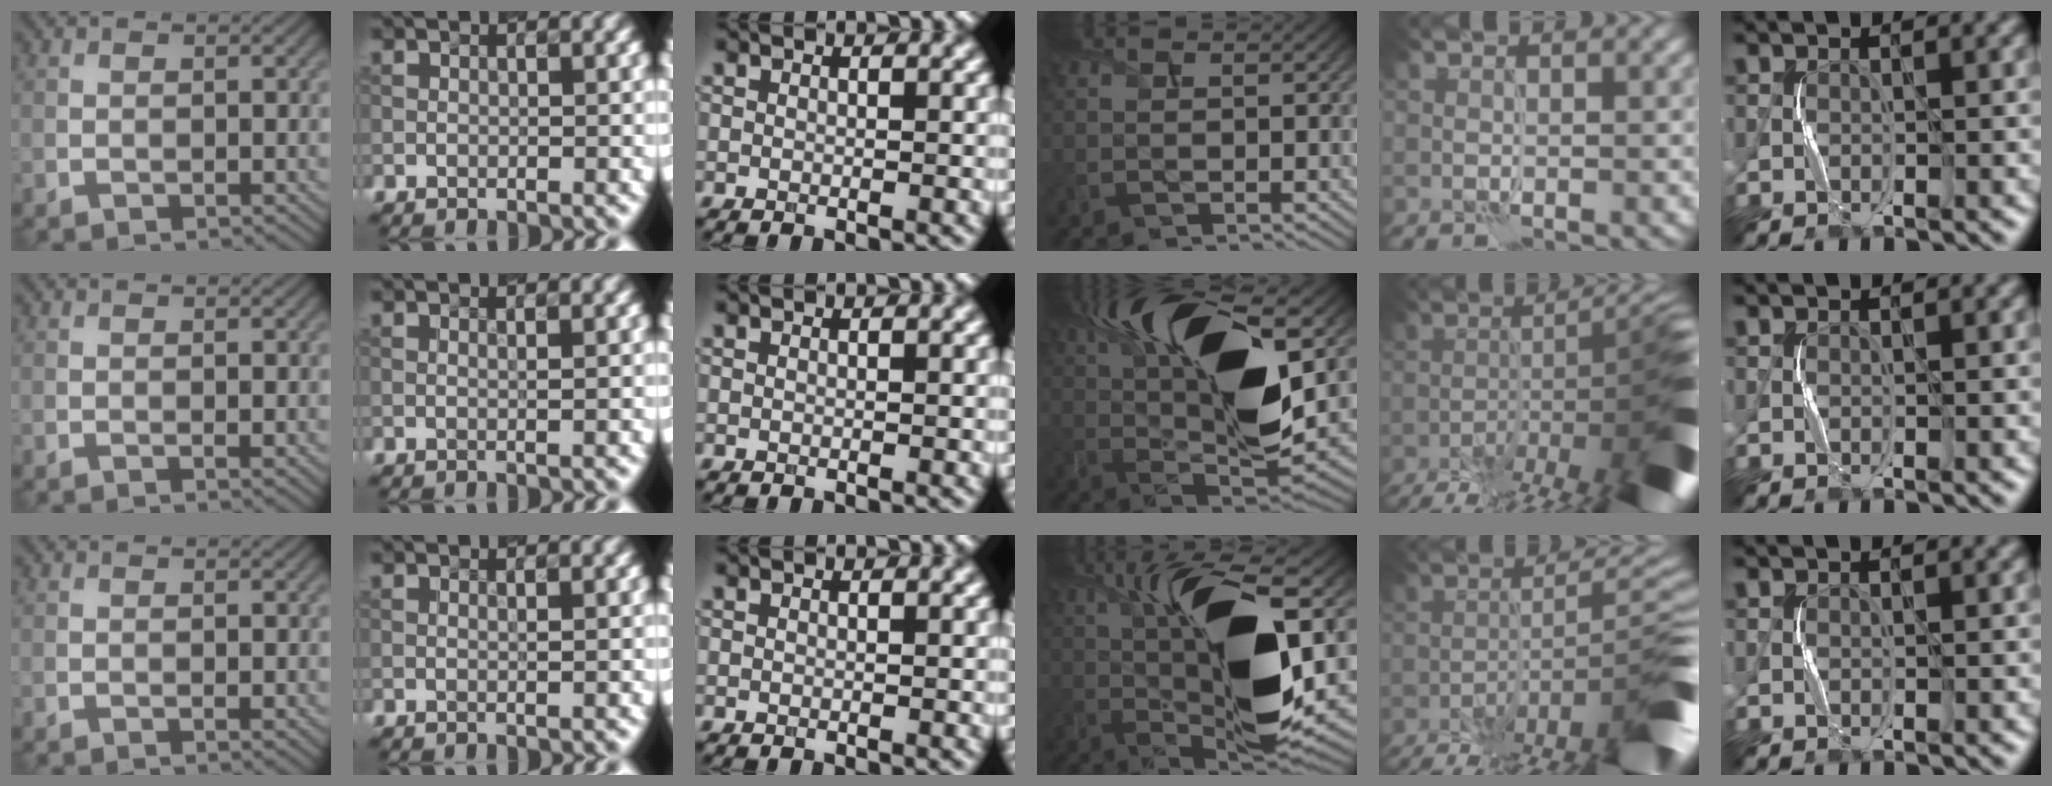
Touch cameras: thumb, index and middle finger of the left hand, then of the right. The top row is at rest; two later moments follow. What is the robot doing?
{"motion": "squeeze", "object": "paper clamp"}